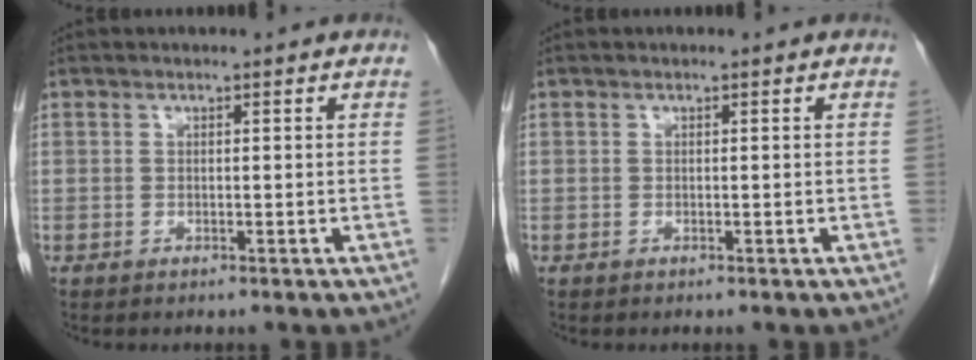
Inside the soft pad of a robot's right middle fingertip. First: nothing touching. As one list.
[{"total": 0.0}]